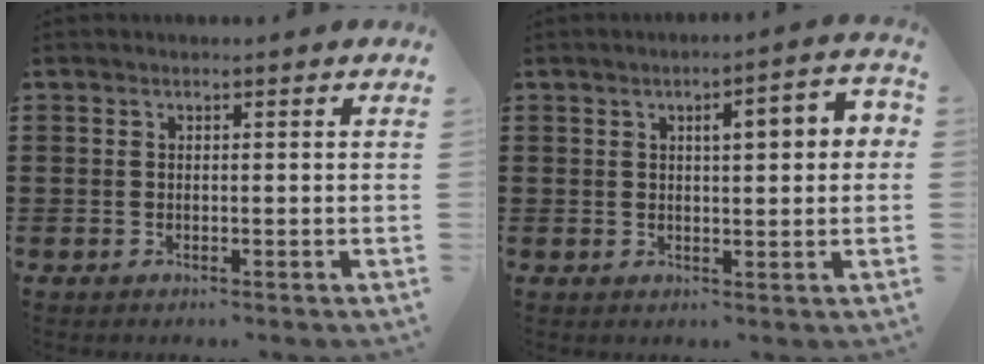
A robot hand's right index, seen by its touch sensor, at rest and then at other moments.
{"total": 4.2, "force": [0.7, 1.1, 4.0], "torque": [-0.059, 0.000, 0.004]}